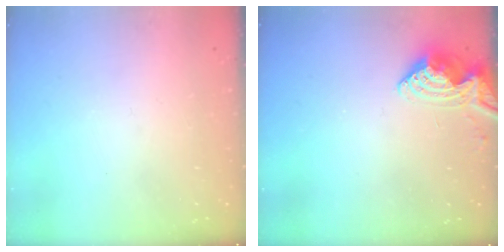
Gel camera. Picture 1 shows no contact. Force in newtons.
{"total": 9.1, "press": 9.1, "slide": 0.5}